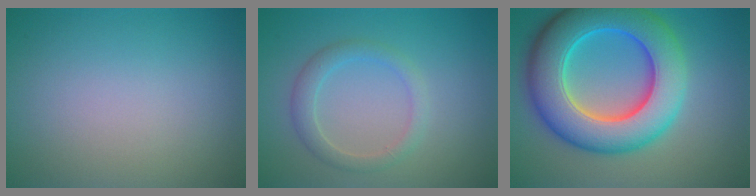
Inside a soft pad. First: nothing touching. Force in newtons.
{"total": 2.3, "press": 2.3, "slide": 0.0}
{"total": 11.2, "press": 11.2, "slide": 0.2}